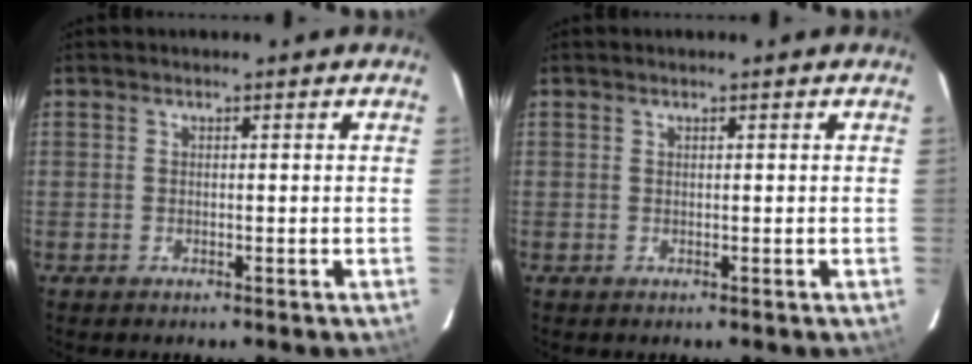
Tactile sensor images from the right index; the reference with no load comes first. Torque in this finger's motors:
{"motor_torque": [0.09, 0.21, 0.03, 0.01]}